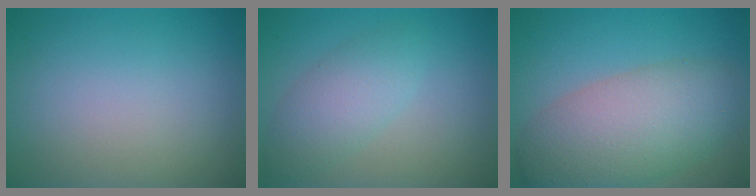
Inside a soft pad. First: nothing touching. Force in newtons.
{"total": 3.5, "press": 3.5, "slide": 0.1}
{"total": 8.2, "press": 8.2, "slide": 0.5}